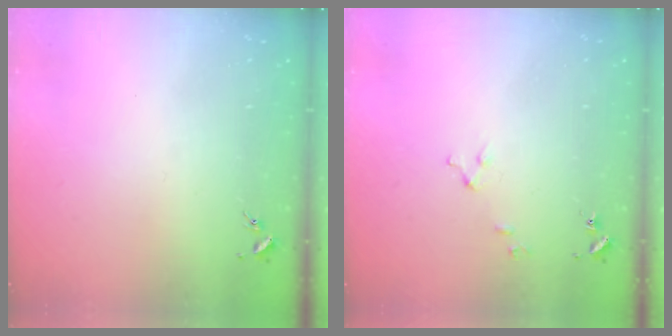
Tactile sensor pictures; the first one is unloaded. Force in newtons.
{"total": 2.6, "press": 2.6, "slide": 0.3}